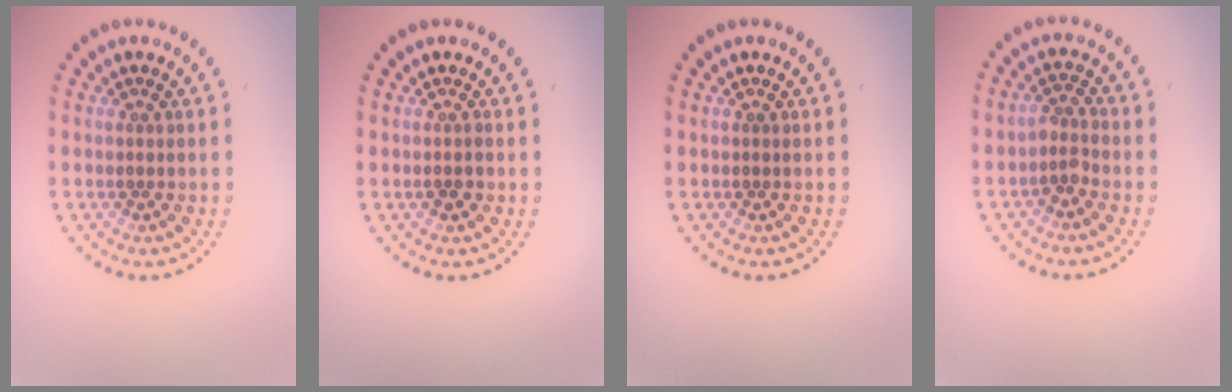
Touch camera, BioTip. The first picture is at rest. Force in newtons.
{"total": 1.0, "press": 1.0, "slide": 0.3}
{"total": 0.0}
{"total": 1.8, "press": 1.4, "slide": 1.2}